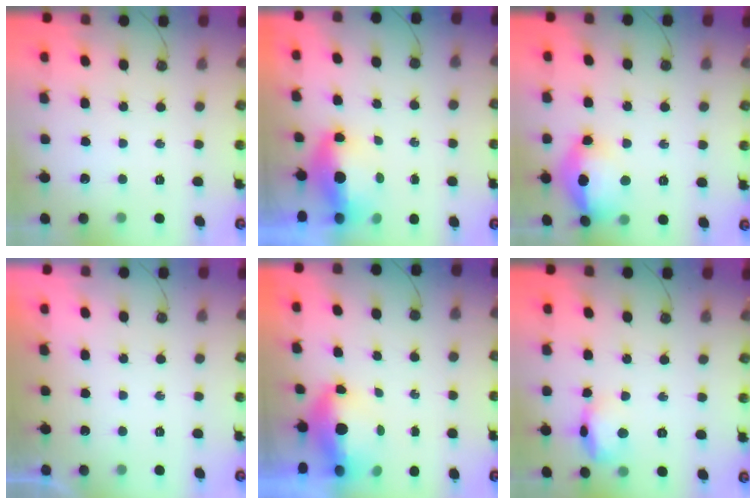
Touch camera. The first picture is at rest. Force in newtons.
{"total": 6.6, "press": 6.5, "slide": 0.8}
{"total": 15.7, "press": 15.5, "slide": 2.2}
{"total": 0.0}
{"total": 5.4, "press": 5.3, "slide": 0.6}
{"total": 13.1, "press": 8.6, "slide": 9.9}